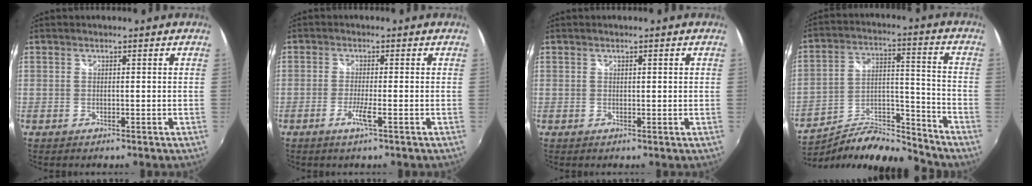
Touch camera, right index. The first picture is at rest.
{"total": 3.0, "force": [-1.4, -0.4, 2.6], "torque": [-0.056, -0.008, -0.031]}
{"total": 0.7, "force": [0.3, 0.2, 0.6], "torque": [-0.008, 0.003, 0.005]}
{"total": 12.1, "force": [-11.4, 1.9, 3.7], "torque": [-0.052, 0.025, -0.199]}